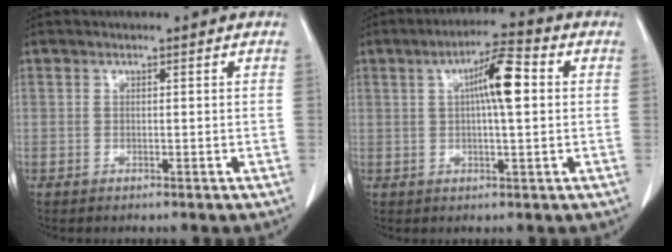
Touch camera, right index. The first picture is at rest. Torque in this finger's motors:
{"motor_torque": [0.85, 0.13, 0.22, 0.10]}